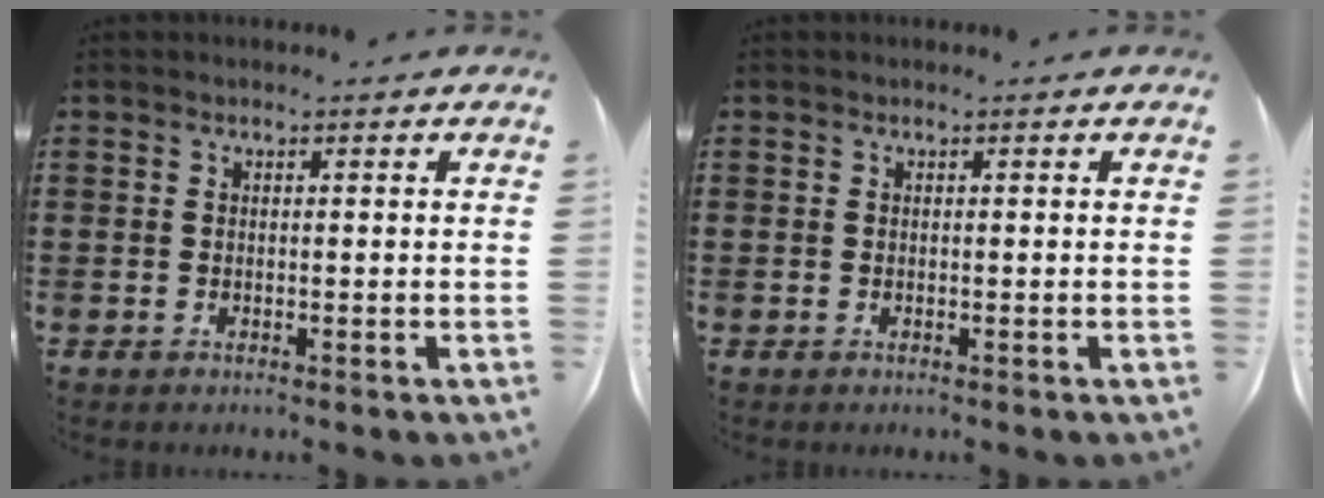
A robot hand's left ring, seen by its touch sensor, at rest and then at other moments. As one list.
[{"total": 0.0}]